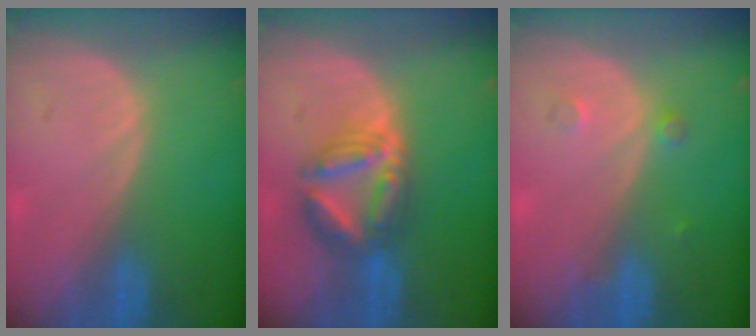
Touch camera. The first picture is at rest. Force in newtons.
{"total": 6.9, "press": 6.8, "slide": 0.4}
{"total": 1.5, "press": 1.5, "slide": 0.1}